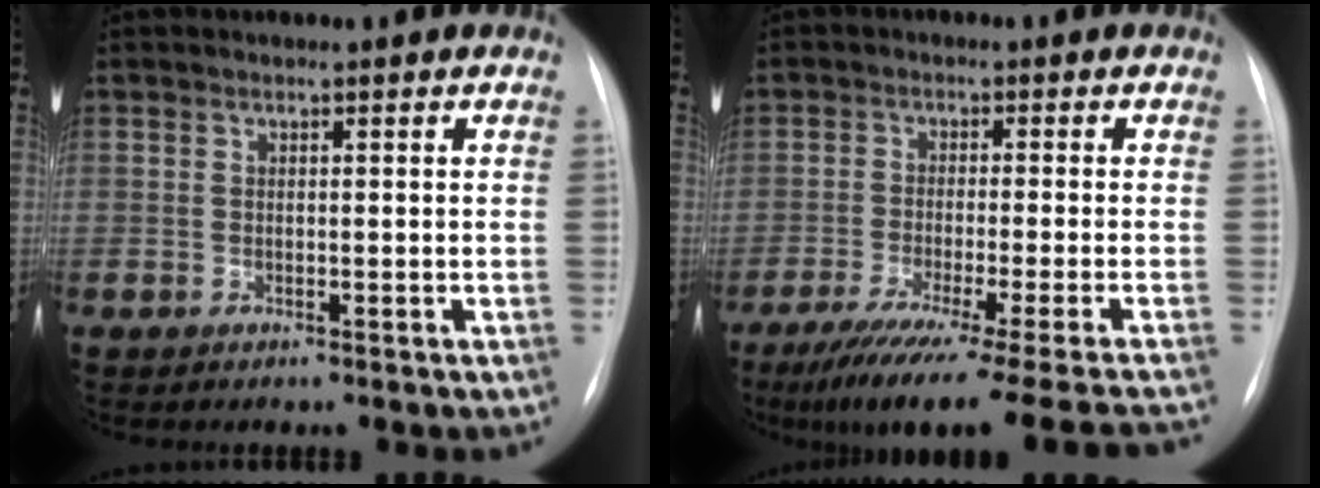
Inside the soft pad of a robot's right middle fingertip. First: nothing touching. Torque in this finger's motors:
{"motor_torque": [0.81, -0.78, 0.19, 0.07]}